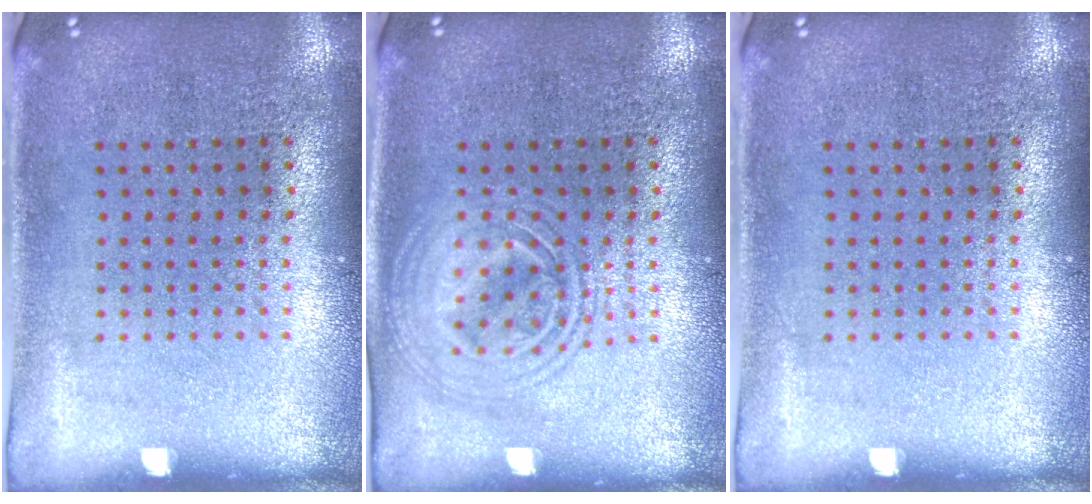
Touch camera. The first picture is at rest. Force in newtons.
{"total": 3.0, "press": 3.0, "slide": 0.4}
{"total": 0.0}